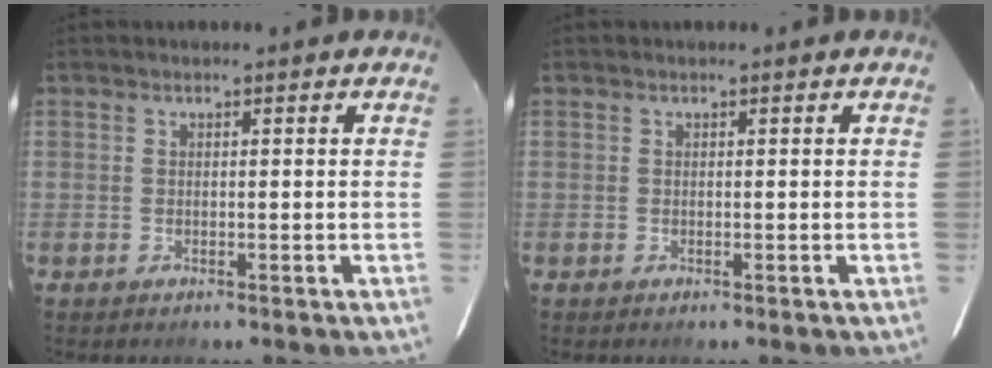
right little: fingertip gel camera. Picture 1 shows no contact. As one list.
[{"total": 0.0}]